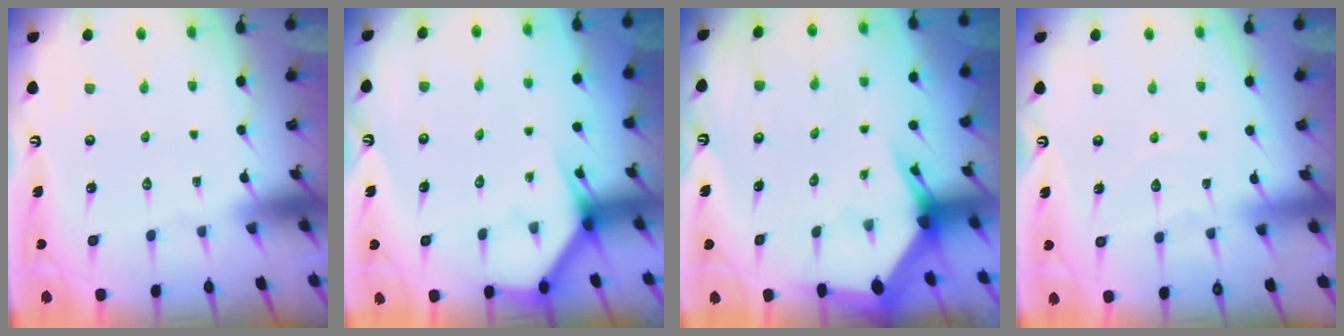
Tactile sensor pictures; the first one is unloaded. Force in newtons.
{"total": 3.9, "press": 3.9, "slide": 0.2}
{"total": 4.3, "press": 4.2, "slide": 0.4}
{"total": 7.2, "press": 7.2, "slide": 0.6}